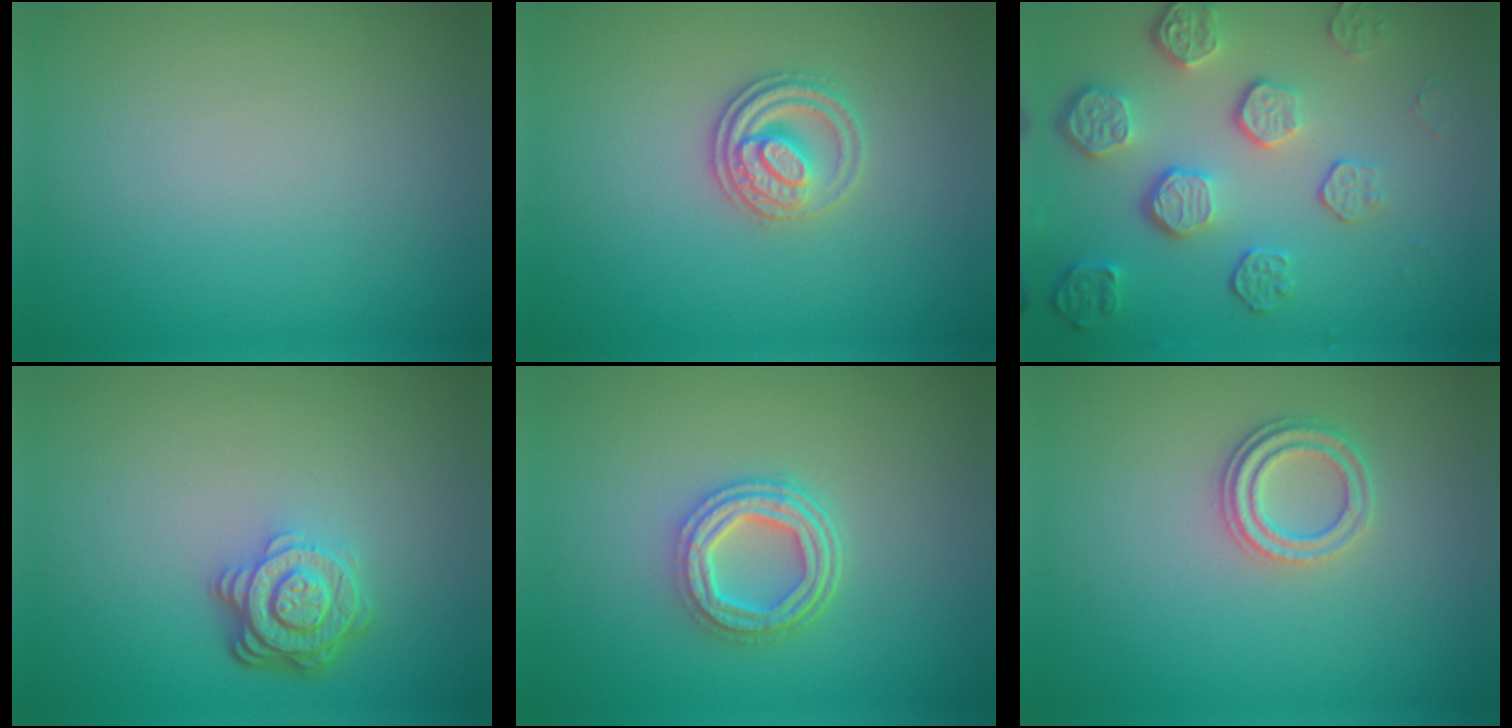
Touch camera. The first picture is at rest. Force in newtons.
{"total": 2.7, "press": 2.5, "slide": 0.9}
{"total": 5.6, "press": 4.2, "slide": 3.7}
{"total": 4.3, "press": 3.3, "slide": 2.7}
{"total": 4.5, "press": 3.4, "slide": 3.0}
{"total": 2.4, "press": 2.0, "slide": 1.2}